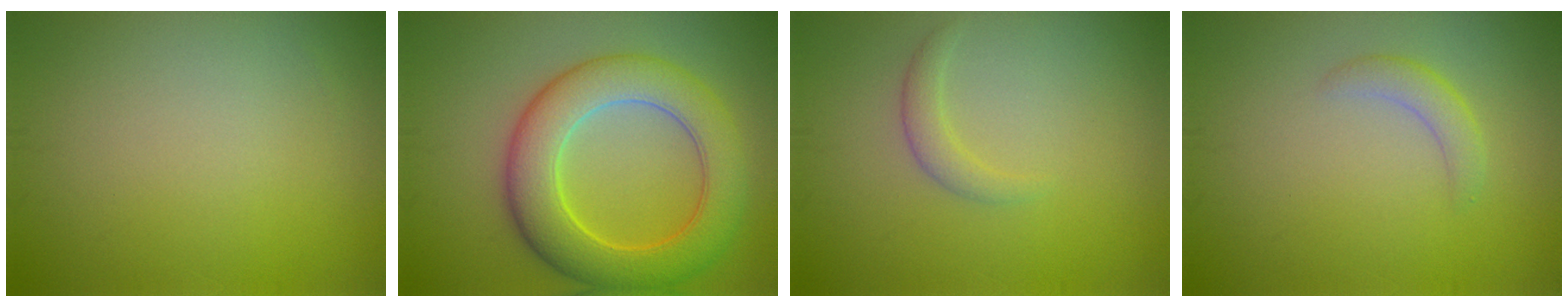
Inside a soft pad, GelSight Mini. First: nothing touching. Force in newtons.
{"total": 8.1, "press": 8.1, "slide": 0.1}
{"total": 1.4, "press": 1.4, "slide": 0.2}
{"total": 1.8, "press": 1.8, "slide": 0.0}